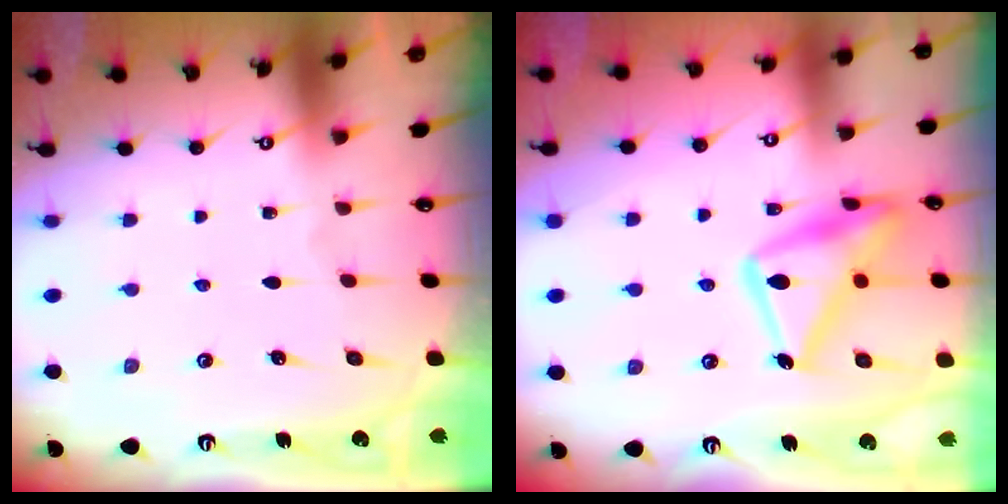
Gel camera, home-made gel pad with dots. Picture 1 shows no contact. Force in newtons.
{"total": 19.0, "press": 19.0, "slide": 1.3}